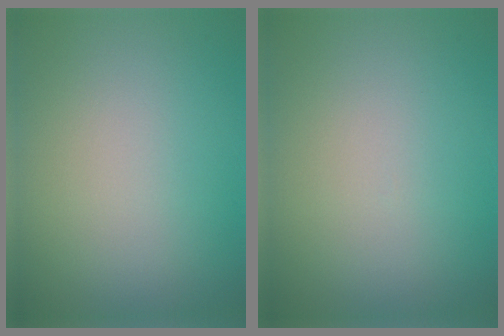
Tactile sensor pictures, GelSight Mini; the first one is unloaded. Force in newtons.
{"total": 0.0}